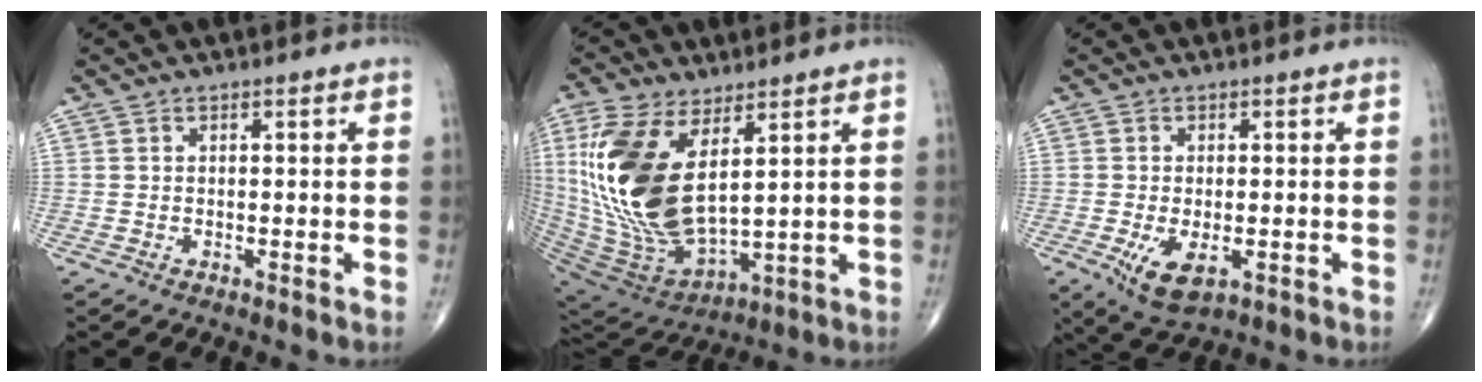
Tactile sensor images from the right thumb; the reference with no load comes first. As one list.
[{"total": 21.1, "force": [5.6, 10.4, 17.5], "torque": [-0.363, -0.037, 0.118]}, {"total": 6.6, "force": [-2.0, 3.1, 5.4], "torque": [-0.098, -0.013, -0.027]}]